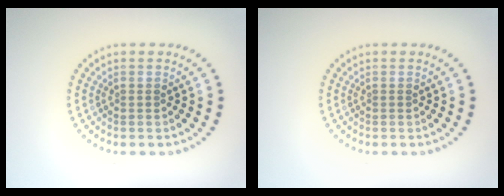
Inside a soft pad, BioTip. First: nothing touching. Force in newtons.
{"total": 0.0}